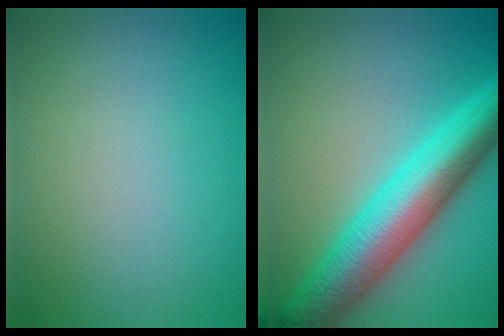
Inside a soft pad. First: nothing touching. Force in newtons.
{"total": 9.4, "press": 9.4, "slide": 0.1}